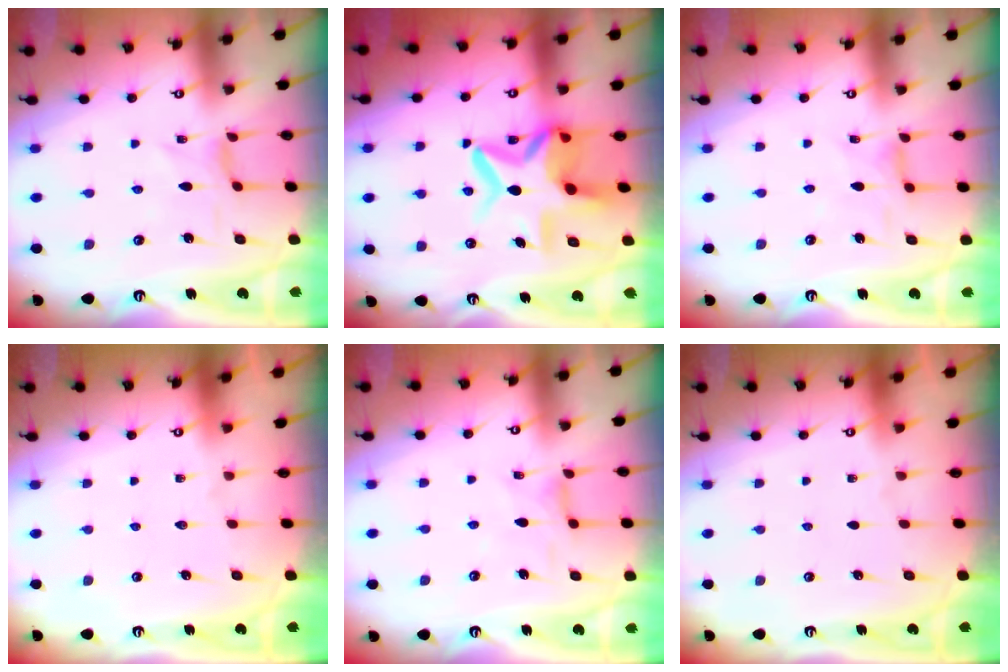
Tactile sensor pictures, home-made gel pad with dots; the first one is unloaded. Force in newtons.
{"total": 13.0, "press": 12.9, "slide": 1.9}
{"total": 1.7, "press": 1.6, "slide": 0.4}
{"total": 0.0}
{"total": 1.7, "press": 1.6, "slide": 0.4}
{"total": 0.0}